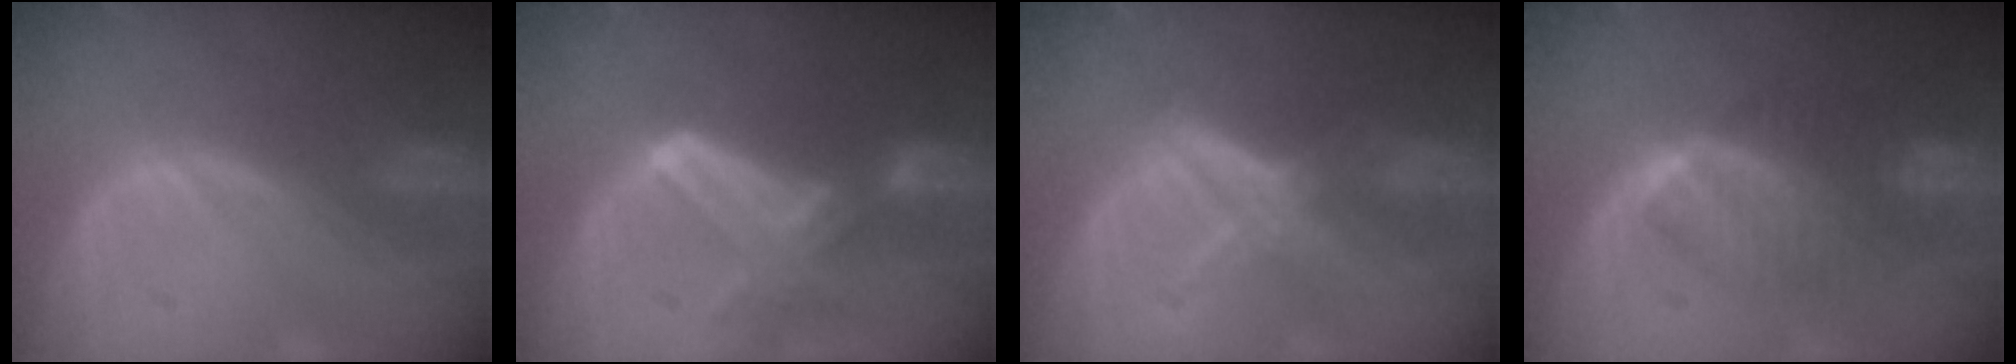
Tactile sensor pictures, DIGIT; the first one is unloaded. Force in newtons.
{"total": 6.1, "press": 6.1, "slide": 0.1}
{"total": 5.8, "press": 5.4, "slide": 1.9}
{"total": 6.7, "press": 6.7, "slide": 0.5}